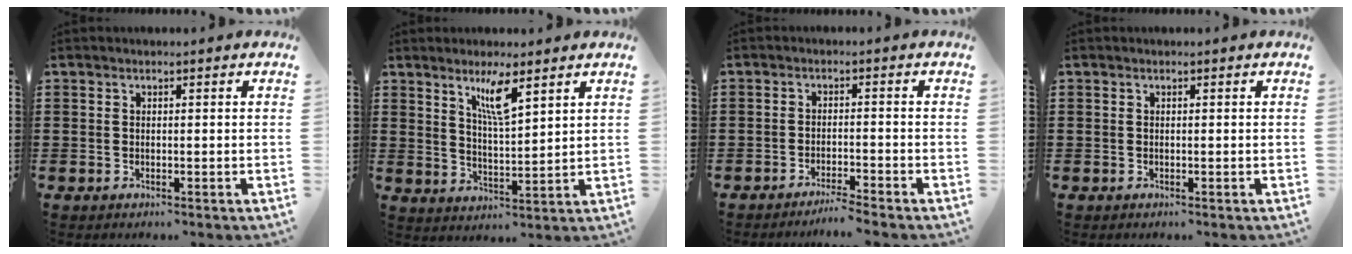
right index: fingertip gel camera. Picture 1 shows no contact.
{"total": 5.7, "force": [3.5, 0.9, 4.4], "torque": [-0.089, 0.002, 0.058]}
{"total": 2.6, "force": [-2.5, -0.4, 0.7], "torque": [-0.014, -0.001, -0.051]}
{"total": 0.0}